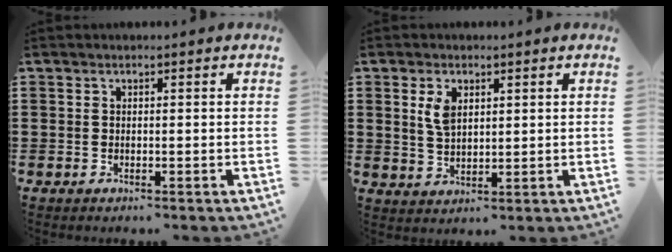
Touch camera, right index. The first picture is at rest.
{"total": 3.9, "force": [1.6, 2.1, 2.9], "torque": [-0.065, 0.007, 0.028]}